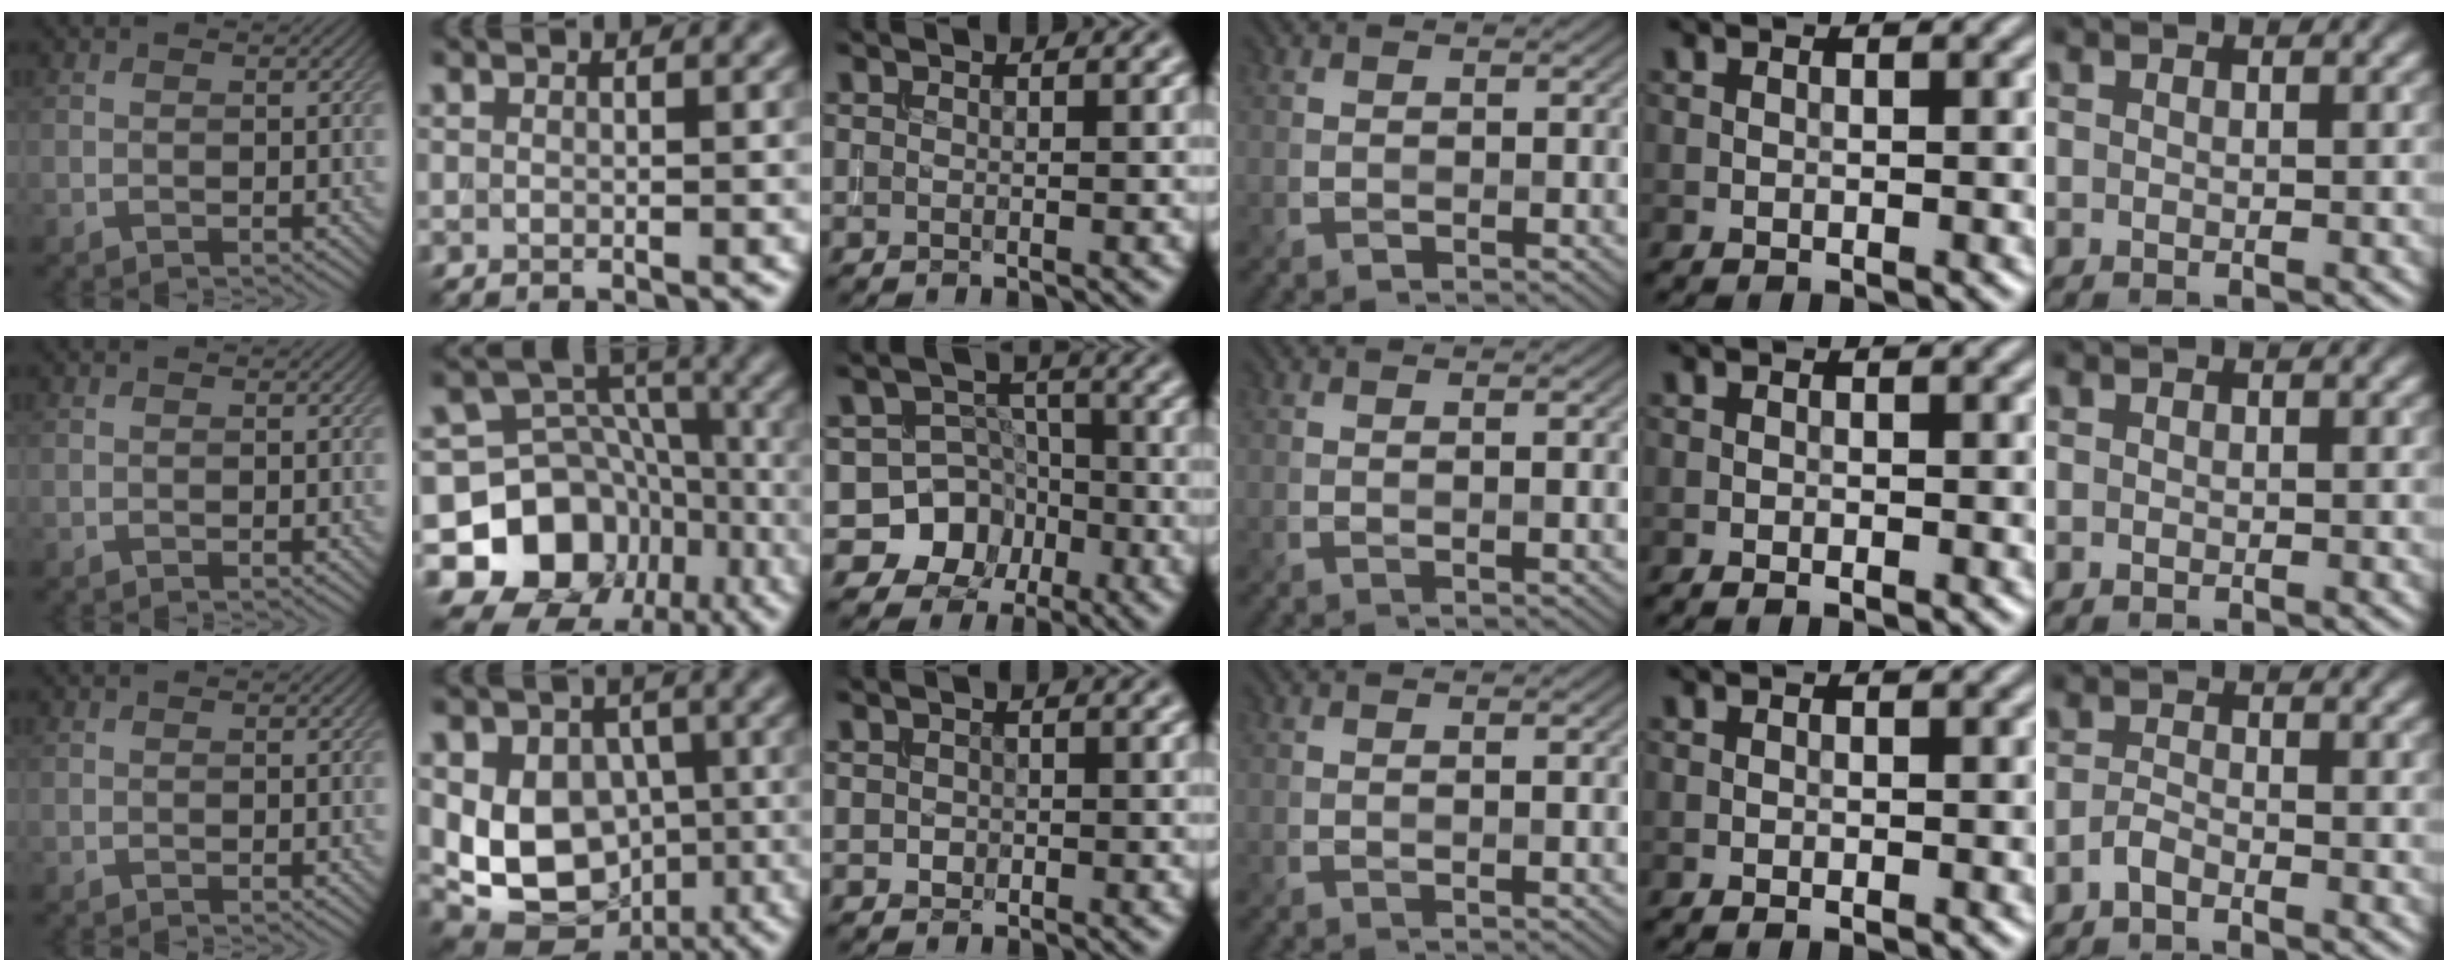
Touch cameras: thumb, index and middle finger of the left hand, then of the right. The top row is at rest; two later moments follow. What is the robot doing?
{"motion": "insert", "object": "drawer"}